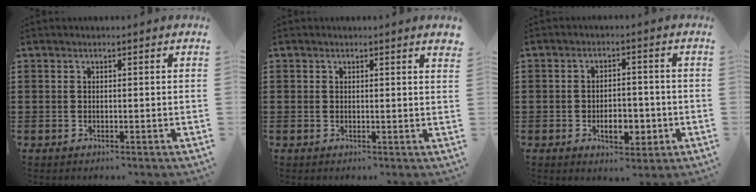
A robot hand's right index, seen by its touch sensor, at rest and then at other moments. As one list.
[{"total": 0.8, "force": [0.8, -0.1, 0.2], "torque": [-0.004, -0.001, 0.016]}, {"total": 5.8, "force": [-1.8, 3.2, 4.5], "torque": [-0.061, 0.003, -0.033]}]